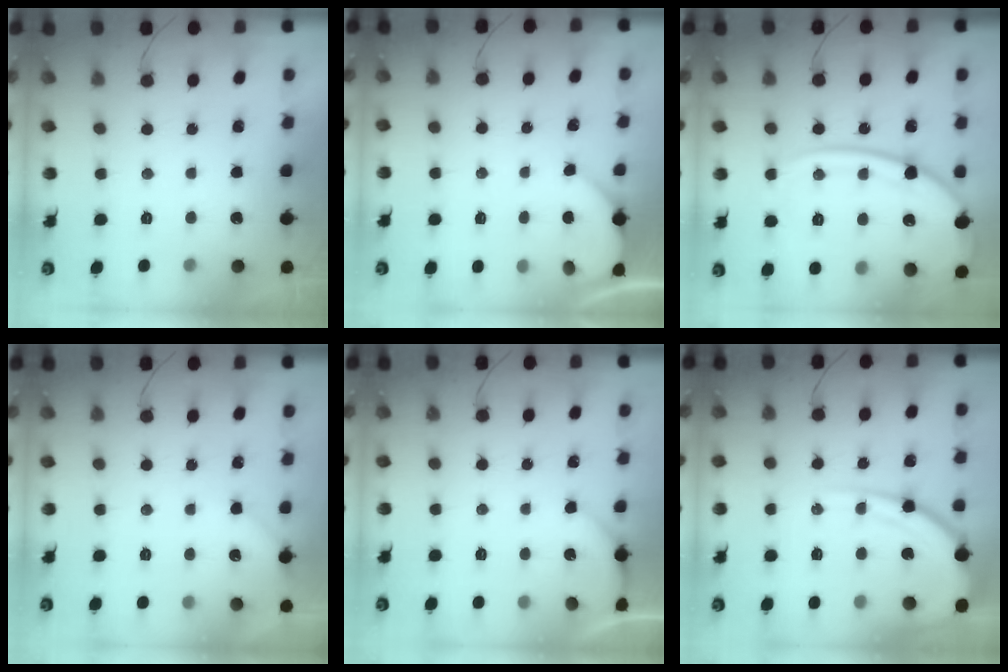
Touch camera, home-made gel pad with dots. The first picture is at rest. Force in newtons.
{"total": 1.8, "press": 1.8, "slide": 0.3}
{"total": 20.9, "press": 20.8, "slide": 2.4}
{"total": 3.3, "press": 3.3, "slide": 0.4}
{"total": 2.0, "press": 2.0, "slide": 0.2}
{"total": 15.2, "press": 15.1, "slide": 1.5}